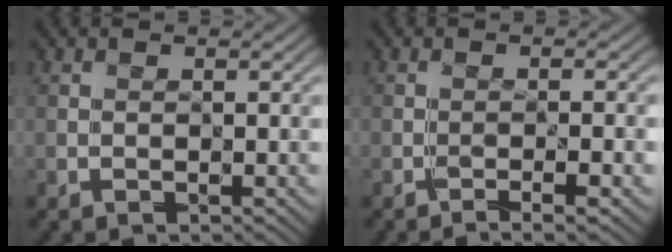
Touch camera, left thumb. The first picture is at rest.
{"total": 3.2, "force": [-2.1, 0.1, 2.5], "torque": [-0.041, 0.005, -0.033]}